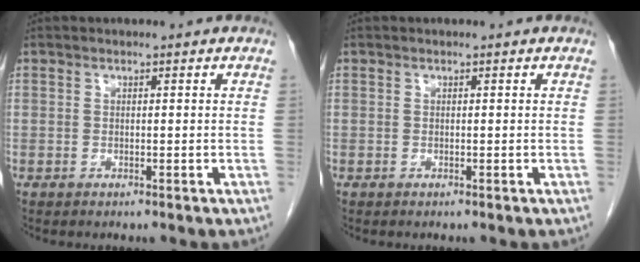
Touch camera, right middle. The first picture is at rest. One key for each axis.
{"total": 0.0}